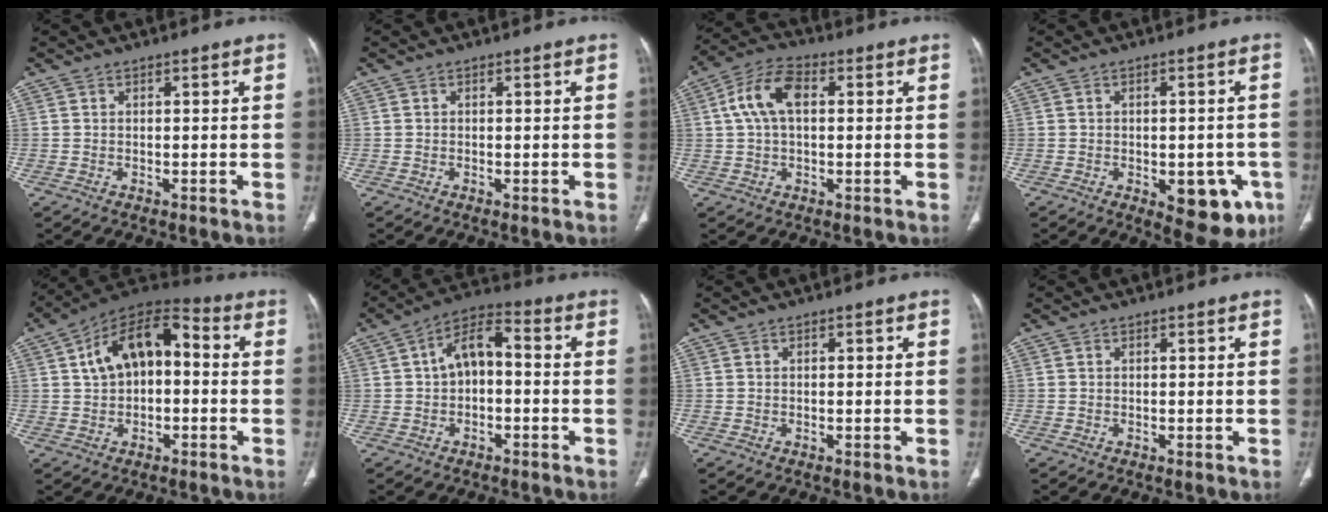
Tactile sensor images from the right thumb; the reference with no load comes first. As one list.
[{"total": 0.0}, {"total": 9.0, "force": [1.7, 5.1, 7.2], "torque": [-0.144, 0.025, 0.028]}, {"total": 11.4, "force": [-4.2, 5.7, 8.9], "torque": [-0.075, 0.006, -0.041]}, {"total": 14.2, "force": [1.8, 8.5, 11.2], "torque": [-0.164, 0.043, 0.015]}, {"total": 8.3, "force": [0.0, 5.0, 6.6], "torque": [-0.099, 0.036, -0.014]}, {"total": 0.5, "force": [0.2, 0.2, 0.5], "torque": [-0.011, 0.001, 0.003]}, {"total": 0.0}]